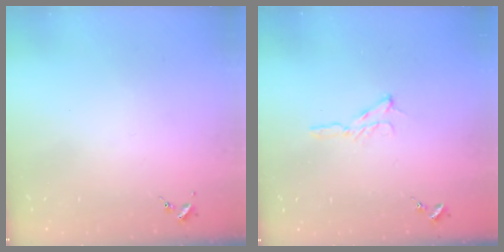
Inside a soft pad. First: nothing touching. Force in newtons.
{"total": 5.8, "press": 5.8, "slide": 0.6}